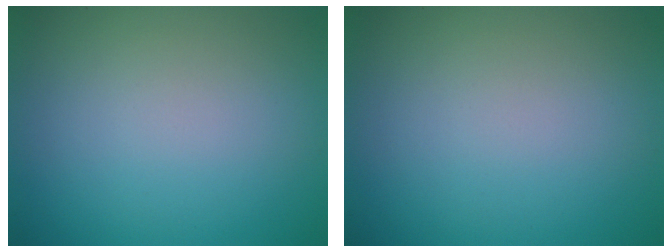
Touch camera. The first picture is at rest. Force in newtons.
{"total": 0.0}